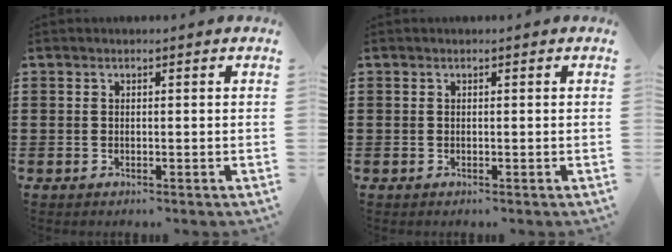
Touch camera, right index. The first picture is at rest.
{"total": 0.0}